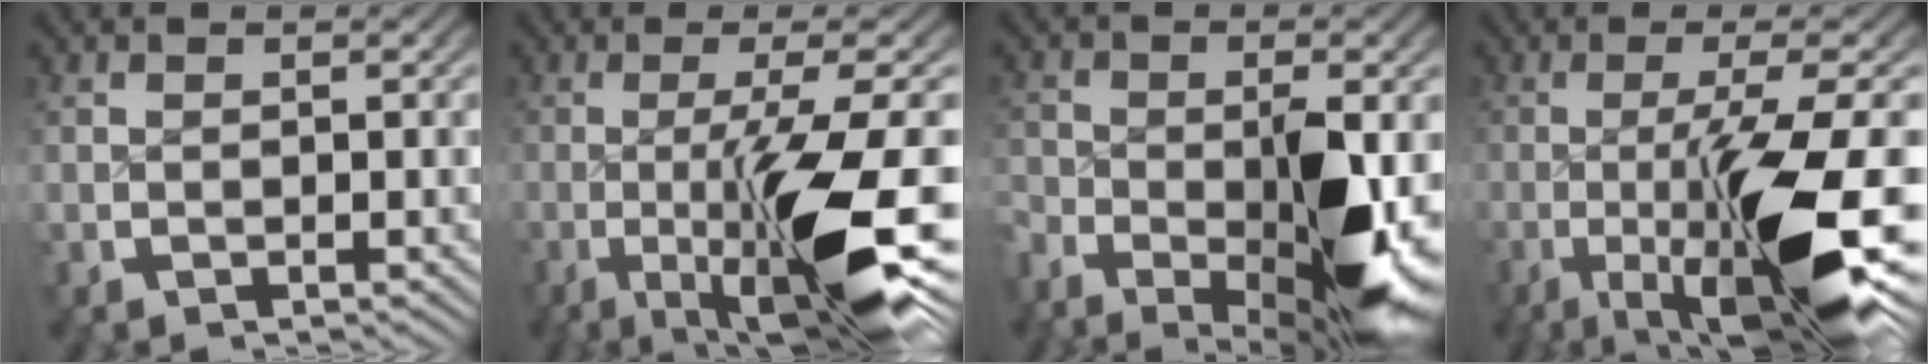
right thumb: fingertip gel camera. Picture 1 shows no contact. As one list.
[{"total": 13.6, "force": [-3.1, 4.5, 12.4], "torque": [-0.204, -0.025, -0.032]}, {"total": 10.3, "force": [-3.4, 4.1, 8.8], "torque": [-0.142, -0.038, -0.040]}, {"total": 15.1, "force": [-3.7, 5.6, 13.6], "torque": [-0.227, -0.032, -0.038]}]